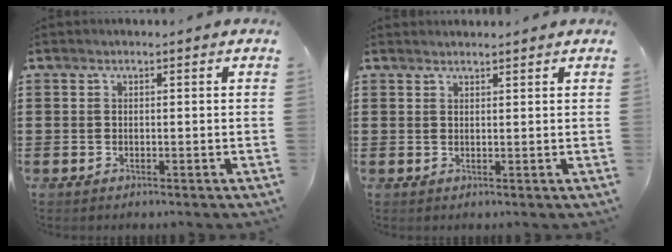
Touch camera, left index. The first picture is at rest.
{"total": 1.2, "force": [1.2, 0.0, 0.2], "torque": [-0.006, -0.001, 0.023]}